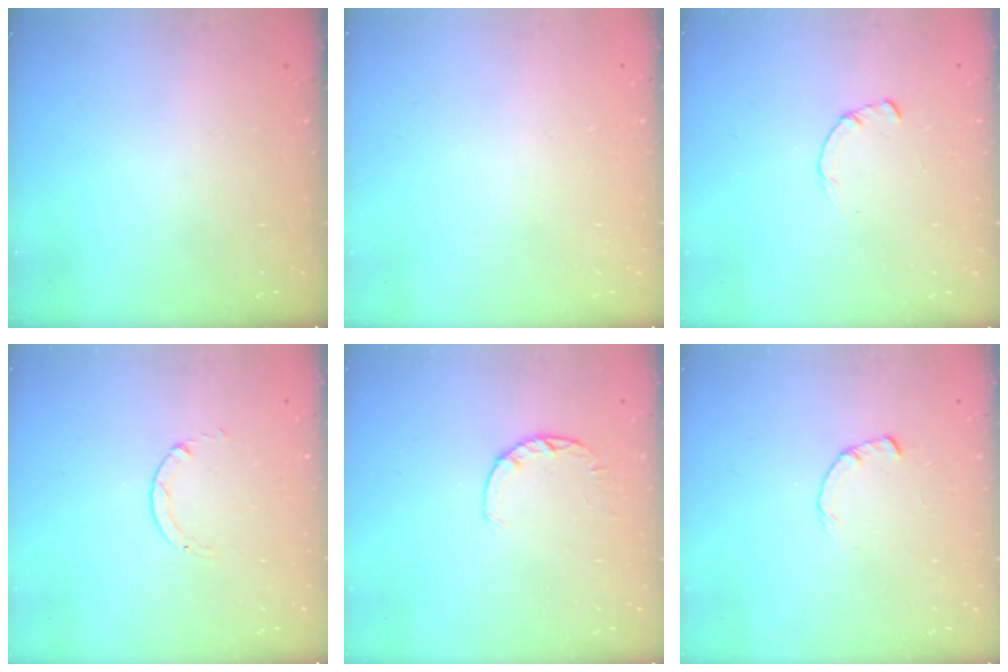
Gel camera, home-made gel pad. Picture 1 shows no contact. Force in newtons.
{"total": 2.6, "press": 2.6, "slide": 0.2}
{"total": 1.7, "press": 1.7, "slide": 0.2}
{"total": 0.7, "press": 0.7, "slide": 0.1}
{"total": 2.8, "press": 2.7, "slide": 0.5}
{"total": 0.8, "press": 0.8, "slide": 0.2}